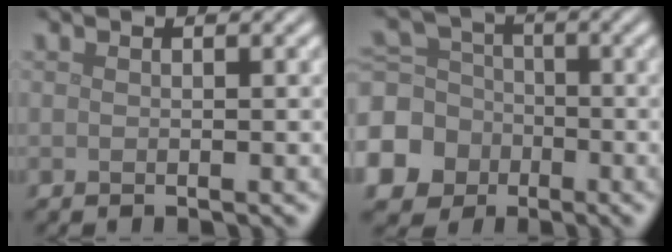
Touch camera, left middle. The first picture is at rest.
{"total": 8.2, "force": [-3.1, 7.2, 2.2], "torque": [-0.067, -0.016, -0.079]}